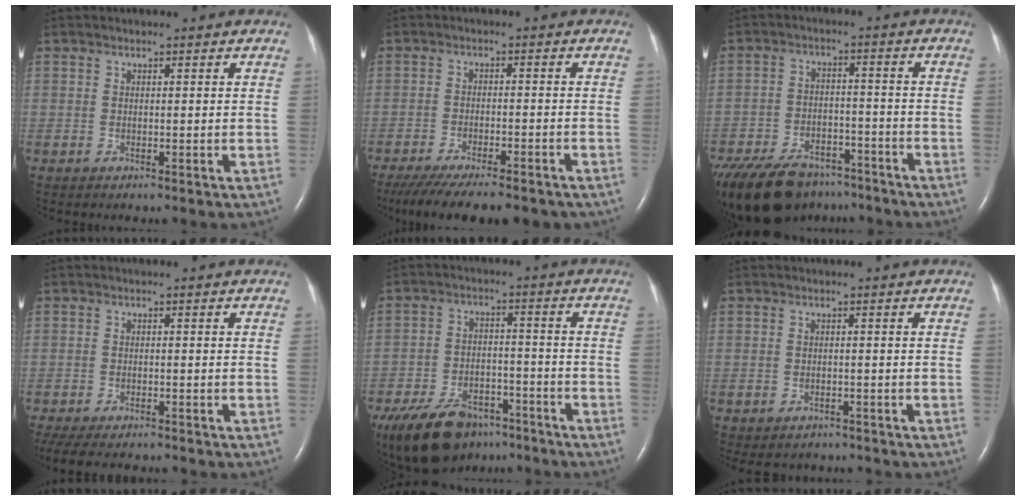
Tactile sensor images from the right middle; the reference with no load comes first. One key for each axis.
{"total": 17.5, "fx": -14.5, "fy": 4.2, "fz": 8.9, "tx": -0.171, "ty": -0.029, "tz": -0.201}
{"total": 19.9, "fx": -15.1, "fy": 9.6, "fz": 8.6, "tx": -0.227, "ty": -0.025, "tz": -0.228}
{"total": 11.0, "fx": -9.3, "fy": 3.0, "fz": 5.0, "tx": -0.102, "ty": -0.015, "tz": -0.131}
{"total": 13.9, "fx": -10.4, "fy": 6.8, "fz": 6.3, "tx": -0.123, "ty": 0.001, "tz": -0.166}
{"total": 4.8, "fx": -4.2, "fy": 2.3, "fz": 0.4, "tx": -0.004, "ty": 0.003, "tz": -0.050}